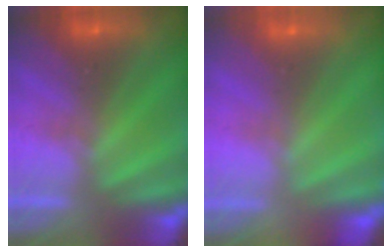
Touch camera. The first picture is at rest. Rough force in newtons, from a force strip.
{"total": 7.8}